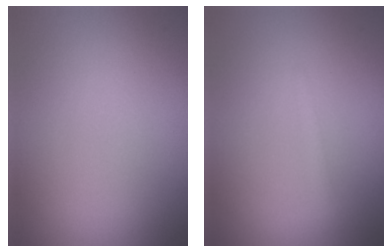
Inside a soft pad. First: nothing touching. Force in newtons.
{"total": 0.9, "press": 0.9, "slide": 0.1}